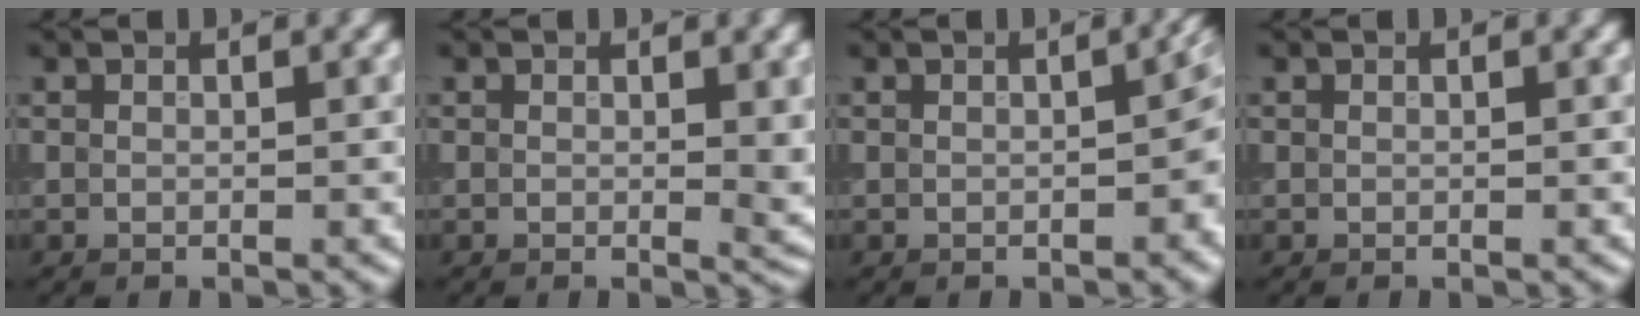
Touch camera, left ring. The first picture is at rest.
{"total": 1.7, "force": [0.3, 0.6, 1.5], "torque": [-0.014, -0.006, 0.003]}
{"total": 3.3, "force": [-0.4, 1.6, 2.8], "torque": [-0.027, 0.002, -0.003]}
{"total": 0.0}